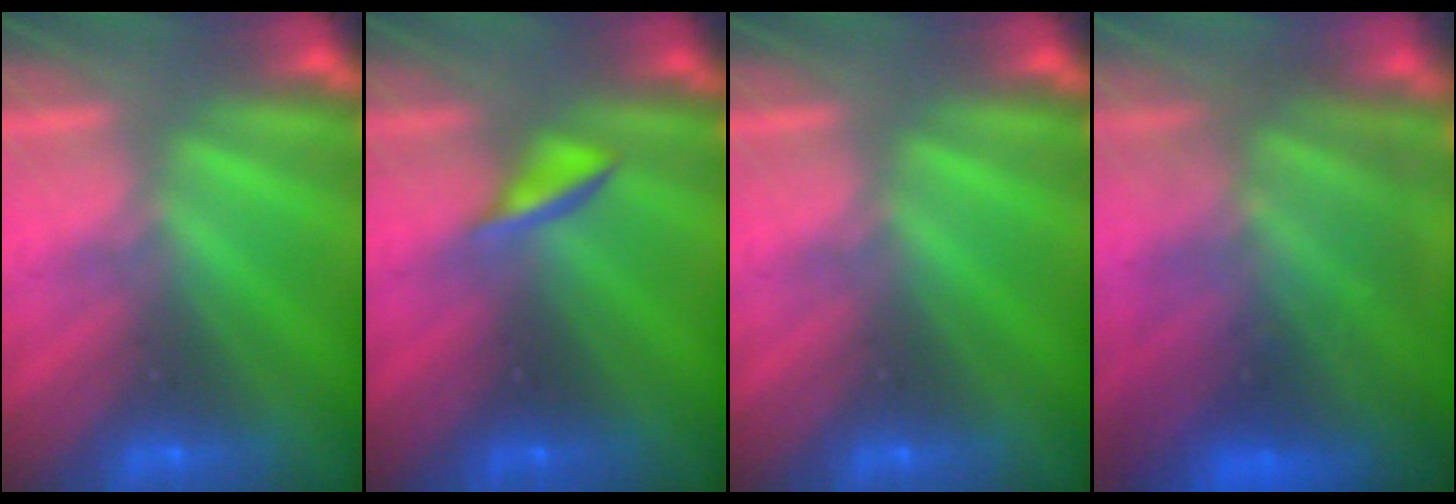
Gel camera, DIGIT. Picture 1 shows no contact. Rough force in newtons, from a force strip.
{"total": 2.1}
{"total": 0.0}
{"total": 8.9}